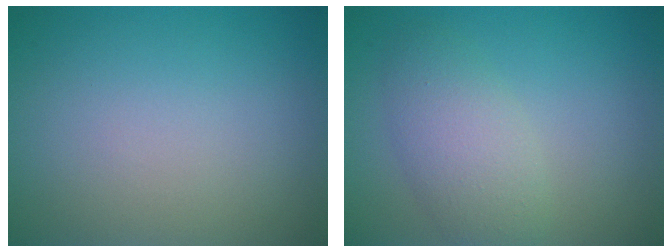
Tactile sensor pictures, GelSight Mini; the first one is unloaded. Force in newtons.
{"total": 3.8, "press": 3.8, "slide": 0.1}